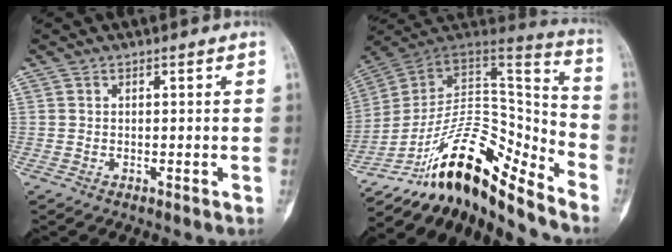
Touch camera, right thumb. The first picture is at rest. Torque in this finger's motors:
{"motor_torque": [1.05, -0.62, 1.38, -1.40, 0.24]}